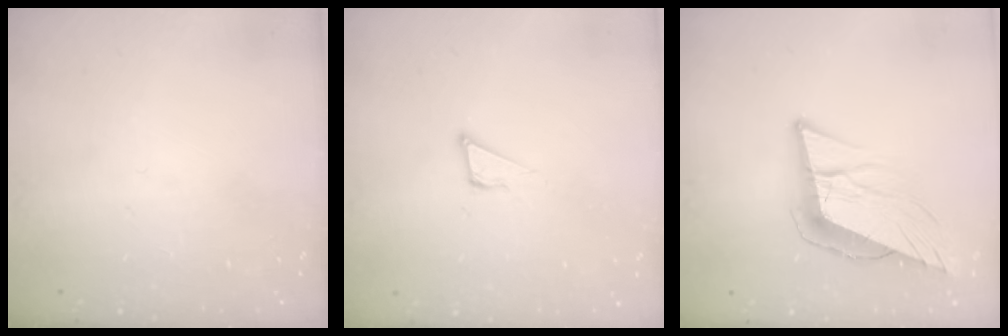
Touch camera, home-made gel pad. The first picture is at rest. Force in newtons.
{"total": 3.5, "press": 3.5, "slide": 0.2}
{"total": 12.4, "press": 11.9, "slide": 3.6}